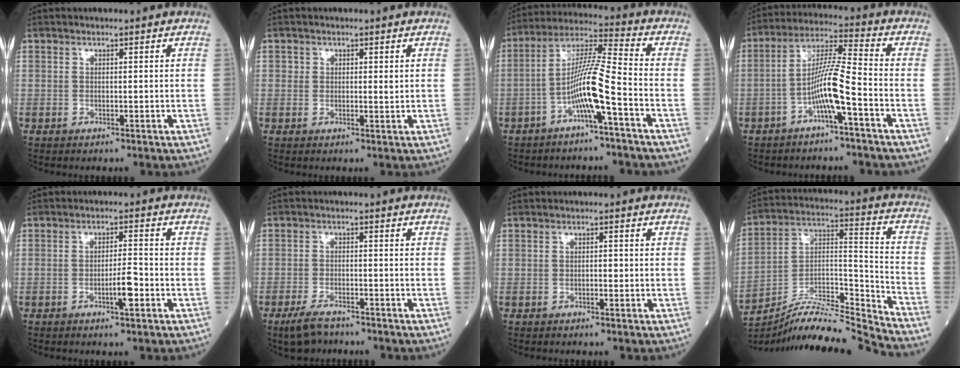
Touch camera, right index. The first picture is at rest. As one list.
[{"total": 1.3, "force": [0.3, 0.9, 1.0], "torque": [-0.010, 0.000, 0.002]}, {"total": 9.6, "force": [-3.9, -0.4, 8.8], "torque": [-0.171, 0.017, -0.076]}, {"total": 8.3, "force": [-3.5, -0.3, 7.5], "torque": [-0.145, 0.018, -0.068]}, {"total": 3.8, "force": [-1.6, 0.4, 3.5], "torque": [-0.057, 0.000, -0.027]}, {"total": 4.8, "force": [-3.8, 1.6, 2.5], "torque": [-0.058, -0.007, -0.065]}, {"total": 1.0, "force": [-0.4, 0.3, 0.8], "torque": [-0.012, 0.002, -0.007]}, {"total": 17.2, "force": [-16.5, -1.8, 4.5], "torque": [-0.079, 0.038, -0.286]}]